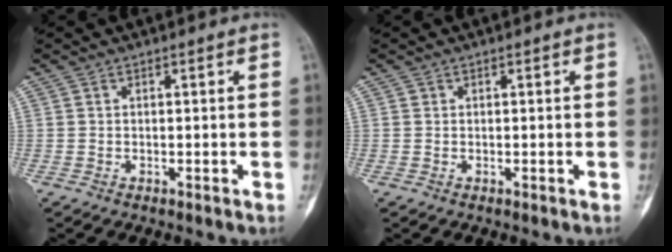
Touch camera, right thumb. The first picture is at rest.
{"total": 0.0}